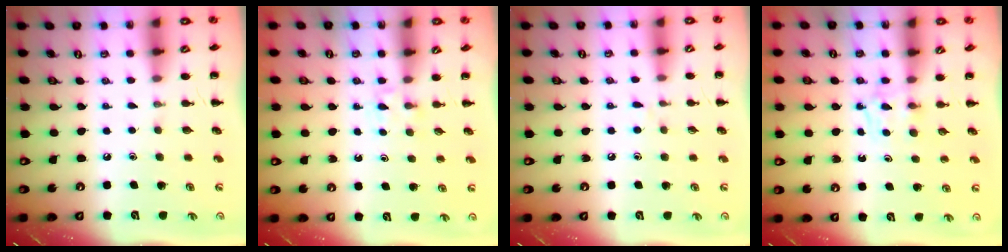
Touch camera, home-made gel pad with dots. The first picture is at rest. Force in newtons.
{"total": 2.9, "press": 2.7, "slide": 1.1}
{"total": 5.0, "press": 4.7, "slide": 1.7}
{"total": 3.2, "press": 2.8, "slide": 1.5}